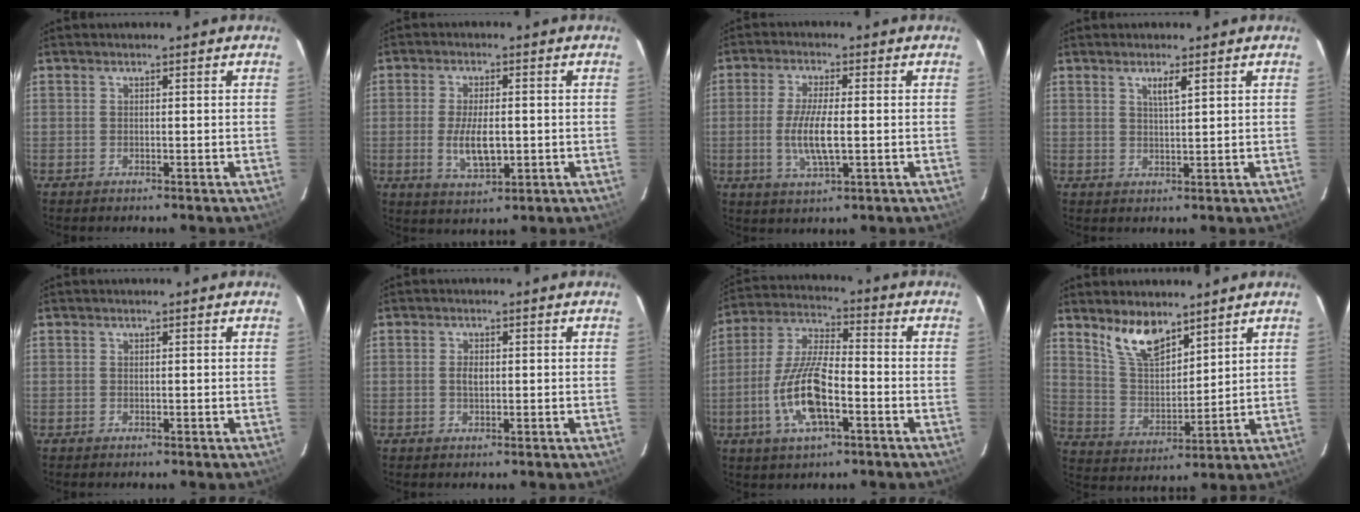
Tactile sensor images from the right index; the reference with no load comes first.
{"total": 7.4, "force": [-1.1, 3.1, 6.7], "torque": [-0.131, -0.011, -0.014]}
{"total": 7.8, "force": [-1.0, 1.8, 7.6], "torque": [-0.150, -0.010, -0.018]}
{"total": 2.6, "force": [1.4, 0.2, 2.1], "torque": [-0.035, 0.003, 0.027]}
{"total": 0.0}
{"total": 1.7, "force": [0.1, 0.9, 1.5], "torque": [-0.028, 0.001, 0.002]}
{"total": 13.5, "force": [-4.7, 4.4, 11.8], "torque": [-0.253, -0.005, -0.088]}
{"total": 9.8, "force": [7.3, 3.8, 5.4], "torque": [-0.101, 0.005, 0.149]}